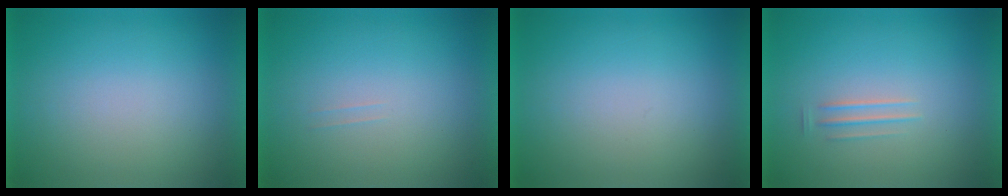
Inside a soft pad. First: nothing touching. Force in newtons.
{"total": 1.2}
{"total": 0.0}
{"total": 1.6}